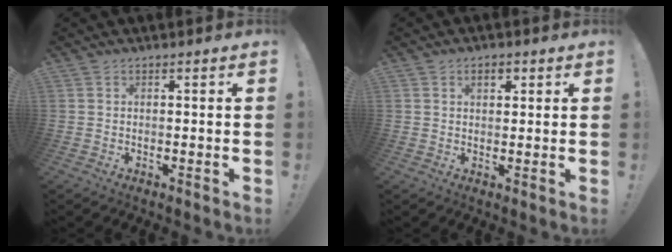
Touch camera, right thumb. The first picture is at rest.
{"total": 3.0, "force": [1.4, 1.8, 2.0], "torque": [-0.023, -0.002, 0.019]}